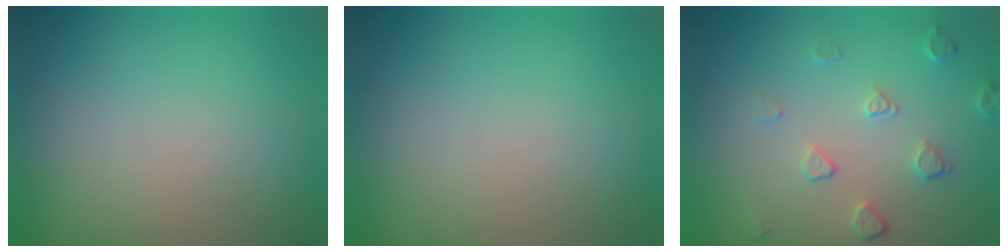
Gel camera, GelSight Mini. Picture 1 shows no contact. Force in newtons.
{"total": 0.0}
{"total": 2.0, "press": 1.3, "slide": 1.5}